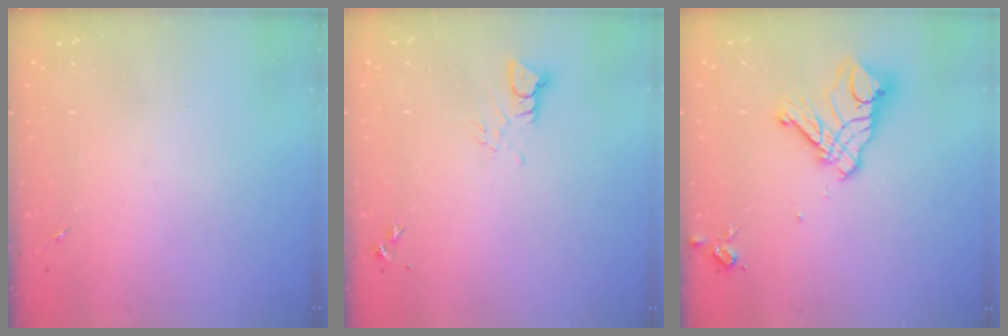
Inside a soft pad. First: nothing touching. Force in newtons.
{"total": 3.2, "press": 3.2, "slide": 0.2}
{"total": 14.6, "press": 14.6, "slide": 1.5}